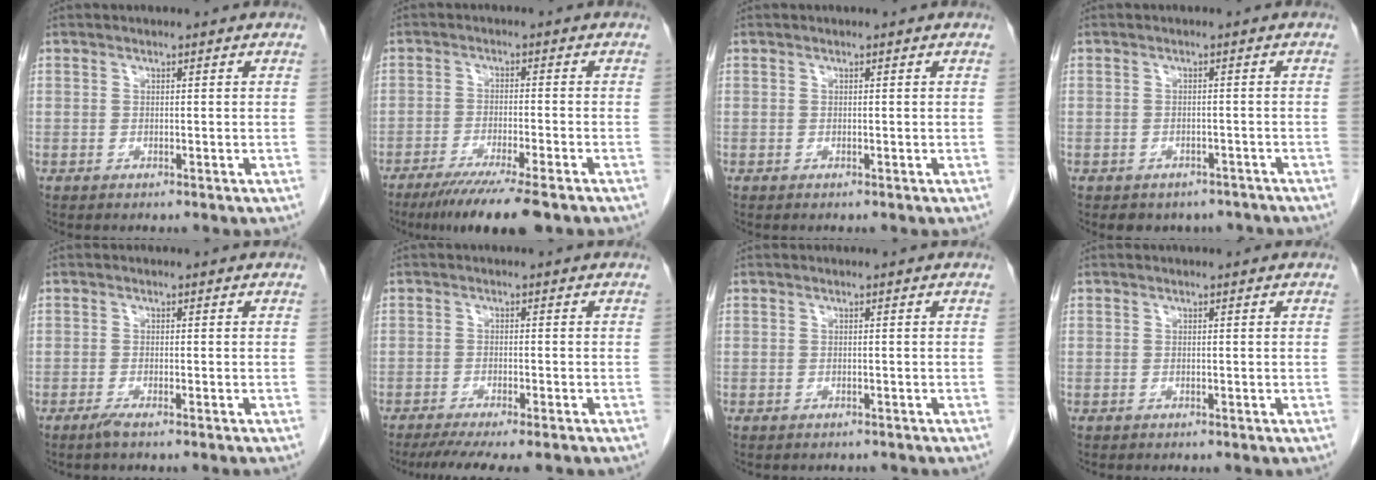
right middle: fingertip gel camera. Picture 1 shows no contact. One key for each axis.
{"total": 10.5, "fx": -7.9, "fy": 0.3, "fz": 6.9, "tx": -0.101, "ty": -0.024, "tz": -0.123}
{"total": 0.0}
{"total": 5.5, "fx": -4.6, "fy": 3.0, "fz": 0.7, "tx": 0.003, "ty": 0.012, "tz": -0.051}
{"total": 1.8, "fx": -1.4, "fy": -0.3, "fz": 1.1, "tx": -0.022, "ty": -0.003, "tz": -0.026}
{"total": 9.8, "fx": -8.3, "fy": 0.9, "fz": 5.1, "tx": -0.066, "ty": -0.015, "tz": -0.120}
{"total": 2.0, "fx": -1.8, "fy": 0.8, "fz": 0.3, "tx": -0.009, "ty": -0.001, "tz": -0.021}
{"total": 0.0}